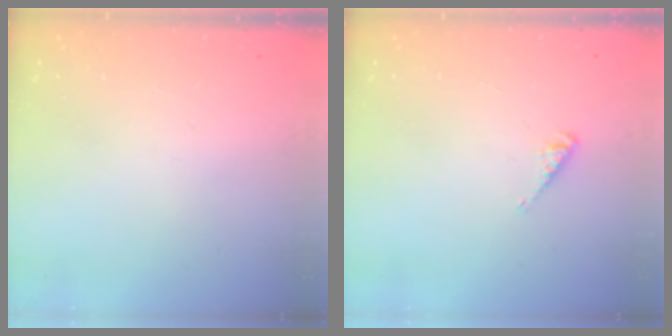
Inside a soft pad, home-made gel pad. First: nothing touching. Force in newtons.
{"total": 2.7, "press": 2.7, "slide": 0.3}